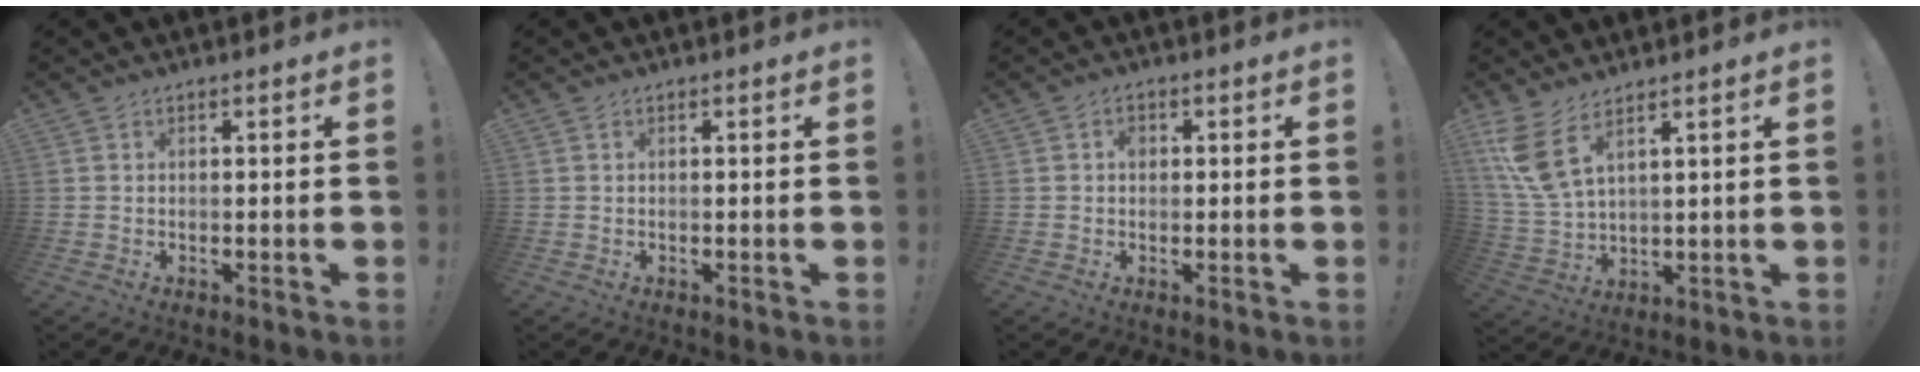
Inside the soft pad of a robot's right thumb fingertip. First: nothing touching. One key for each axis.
{"total": 0.0}
{"total": 1.9, "fx": 0.1, "fy": 1.6, "fz": 1.1, "tx": -0.006, "ty": 0.000, "tz": -0.002}
{"total": 9.2, "fx": 6.0, "fy": 3.5, "fz": 6.1, "tx": -0.130, "ty": -0.024, "tz": 0.118}